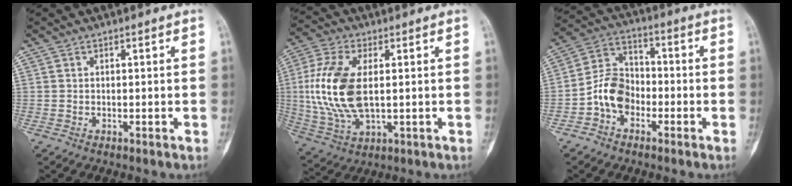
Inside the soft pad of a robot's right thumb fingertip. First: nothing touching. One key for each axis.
{"total": 15.3, "fx": 1.0, "fy": 8.1, "fz": 13.0, "tx": -0.285, "ty": -0.004, "tz": 0.026}
{"total": 9.0, "fx": -3.2, "fy": 6.7, "fz": 5.2, "tx": -0.081, "ty": 0.039, "tz": -0.072}